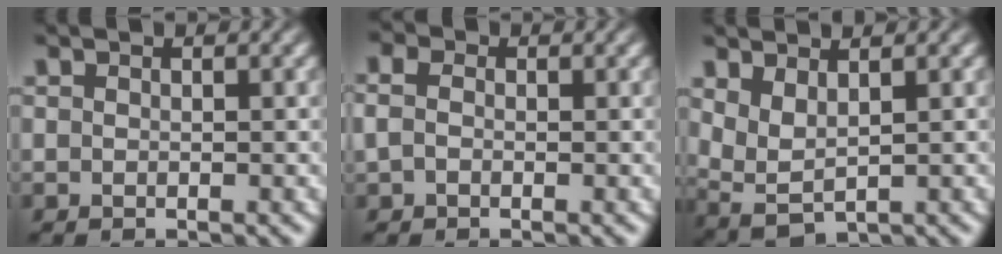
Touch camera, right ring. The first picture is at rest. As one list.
[{"total": 1.6, "force": [0.1, 1.4, 0.9], "torque": [-0.017, -0.002, 0.002]}, {"total": 5.3, "force": [0.4, 4.6, 2.7], "torque": [-0.087, -0.025, 0.018]}]